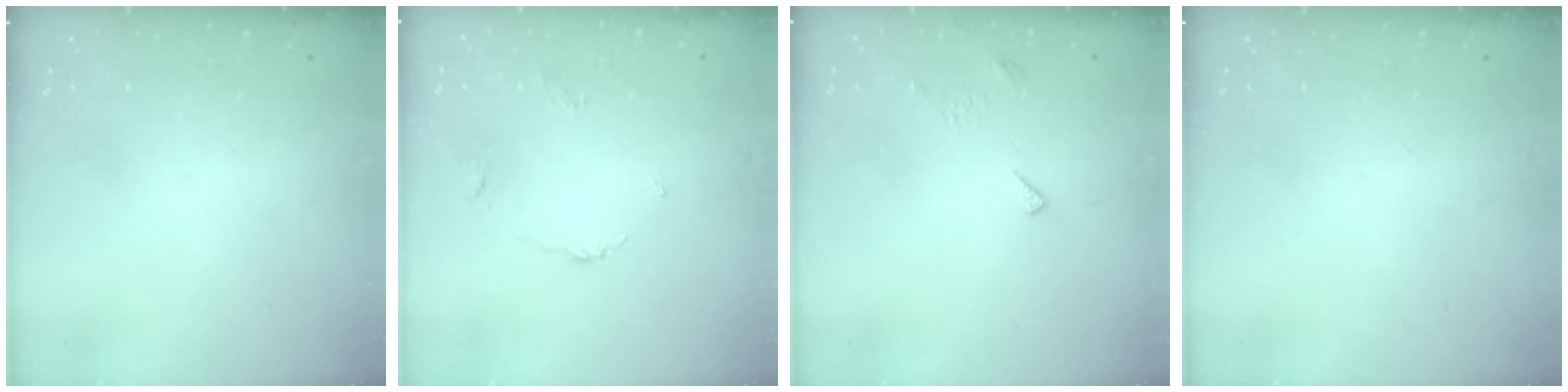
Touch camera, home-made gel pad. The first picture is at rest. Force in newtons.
{"total": 2.6, "press": 2.5, "slide": 0.4}
{"total": 3.3, "press": 3.3, "slide": 0.4}
{"total": 0.0}